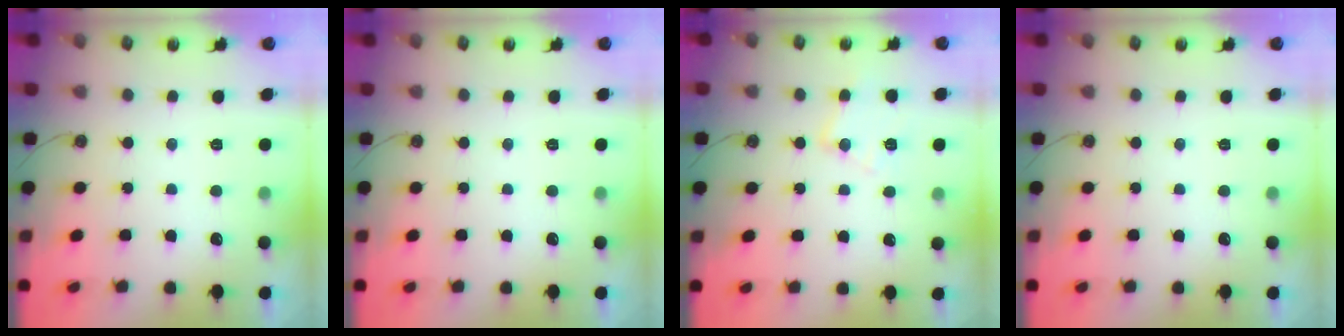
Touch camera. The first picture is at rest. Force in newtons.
{"total": 0.0}
{"total": 11.2, "press": 11.2, "slide": 0.7}
{"total": 0.0}